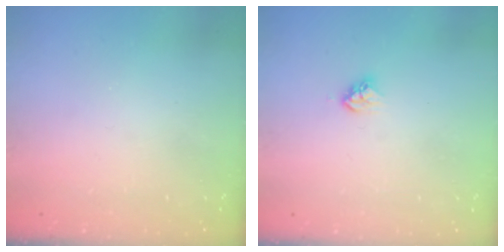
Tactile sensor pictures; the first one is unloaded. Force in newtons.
{"total": 4.4, "press": 4.4, "slide": 0.6}